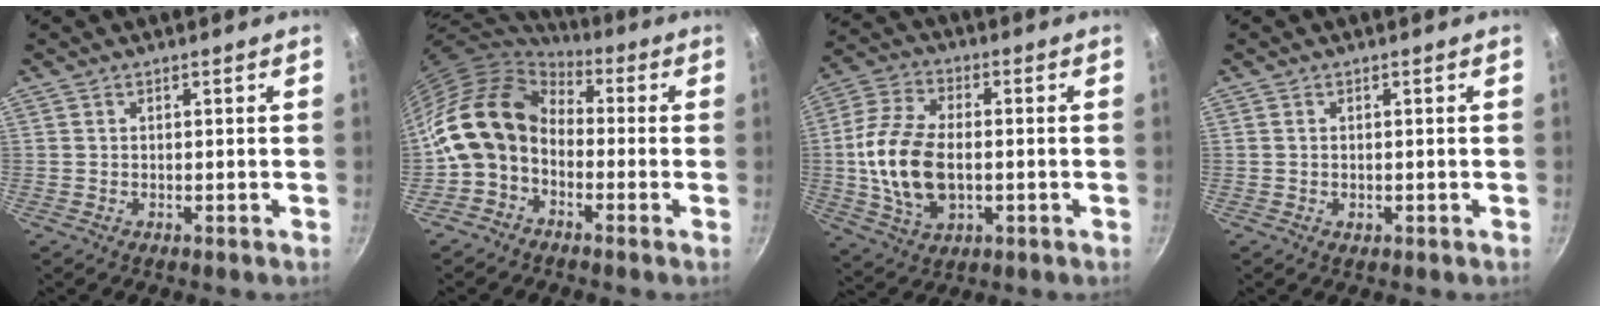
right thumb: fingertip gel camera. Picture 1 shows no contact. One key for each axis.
{"total": 14.0, "fx": -1.0, "fy": 10.7, "fz": 9.0, "tx": -0.146, "ty": 0.040, "tz": -0.038}
{"total": 15.0, "fx": -1.1, "fy": 9.1, "fz": 11.8, "tx": -0.229, "ty": 0.016, "tz": -0.021}
{"total": 0.8, "fx": -0.2, "fy": 0.6, "fz": 0.5, "tx": -0.008, "ty": 0.001, "tz": -0.001}